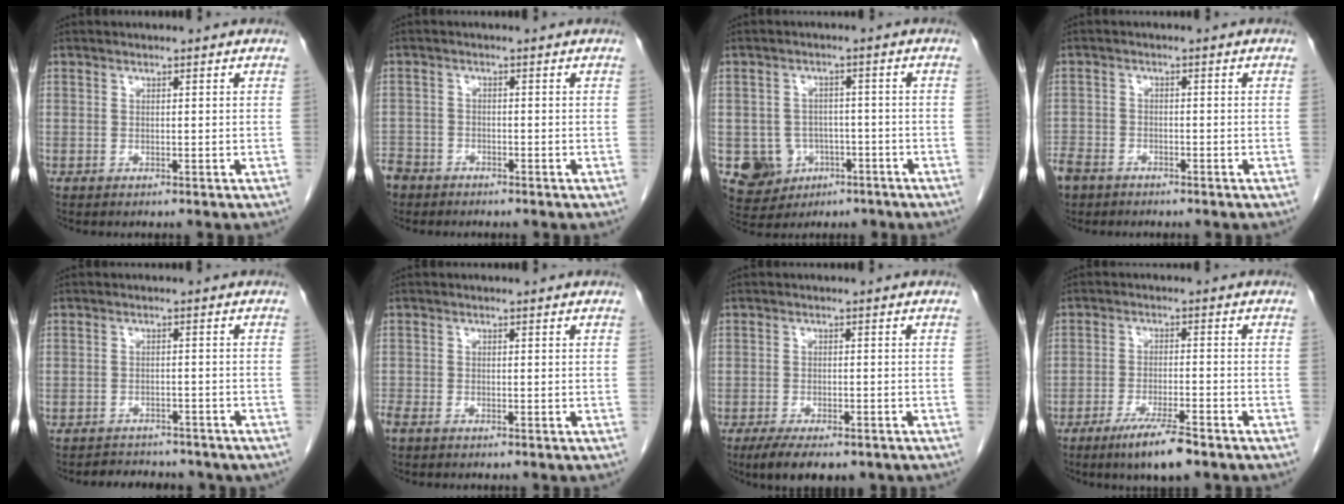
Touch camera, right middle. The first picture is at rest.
{"total": 5.7, "force": [-4.4, 3.5, 1.0], "torque": [-0.025, 0.000, -0.085]}
{"total": 8.4, "force": [-3.4, 7.5, 1.9], "torque": [-0.048, 0.011, -0.039]}
{"total": 6.9, "force": [-5.1, 4.1, 2.3], "torque": [-0.059, -0.002, -0.092]}
{"total": 7.7, "force": [-6.8, 2.9, 2.1], "torque": [-0.033, 0.006, -0.079]}
{"total": 2.9, "force": [-2.2, 1.2, 1.6], "torque": [-0.034, -0.008, -0.037]}
{"total": 8.2, "force": [-5.9, 2.9, 4.8], "torque": [-0.070, -0.010, -0.086]}
{"total": 7.2, "force": [-5.0, 0.6, 5.2], "torque": [-0.096, -0.014, -0.086]}